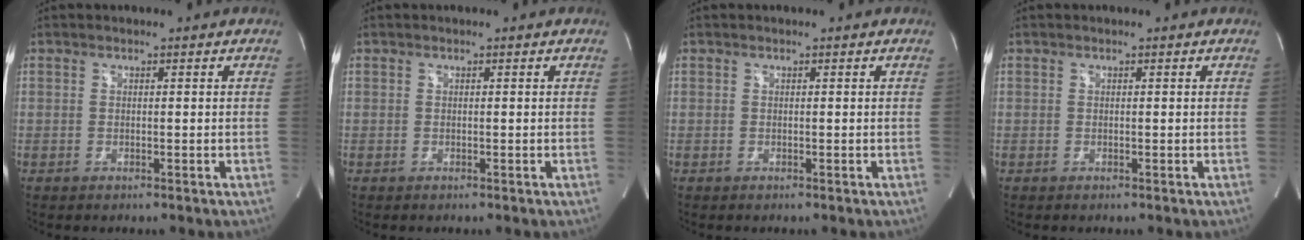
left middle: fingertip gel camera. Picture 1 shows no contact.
{"total": 0.0}
{"total": 0.0}
{"total": 0.0}